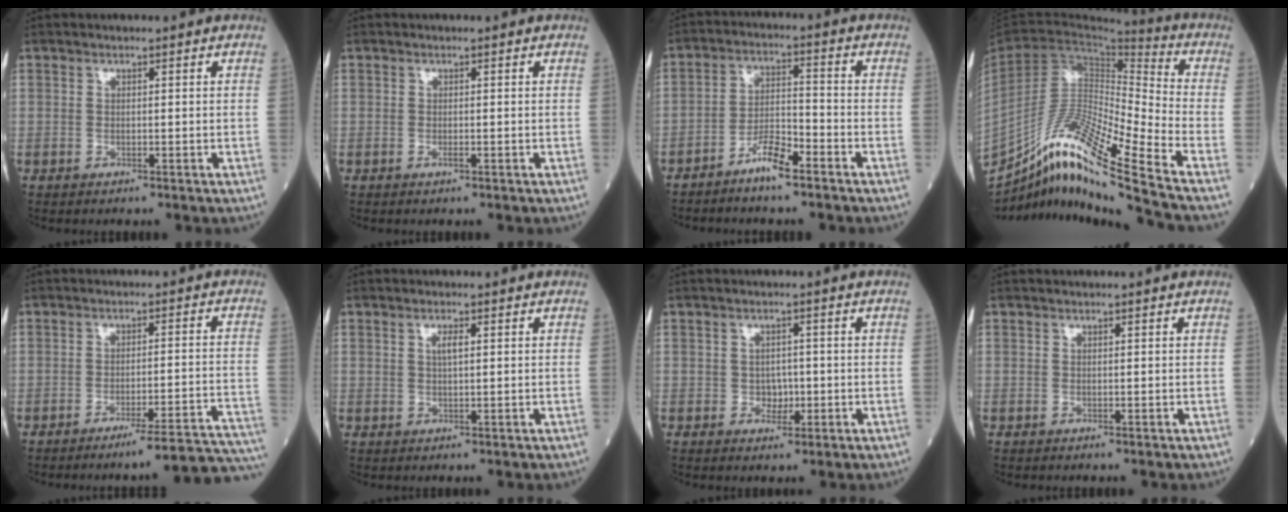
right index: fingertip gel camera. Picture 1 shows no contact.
{"total": 0.5, "force": [-0.3, 0.1, 0.5], "torque": [-0.010, 0.000, -0.004]}
{"total": 5.7, "force": [-4.3, 0.8, 3.7], "torque": [-0.071, 0.004, -0.083]}
{"total": 18.5, "force": [-14.0, -1.6, 12.0], "torque": [-0.234, -0.003, -0.256]}
{"total": 14.4, "force": [-13.4, -1.1, 5.2], "torque": [-0.008, 0.016, -0.168]}
{"total": 1.7, "force": [0.6, 0.3, 1.6], "torque": [-0.032, 0.000, 0.010]}
{"total": 2.4, "force": [-0.5, 1.8, 1.4], "torque": [-0.014, 0.006, -0.005]}
{"total": 0.0}